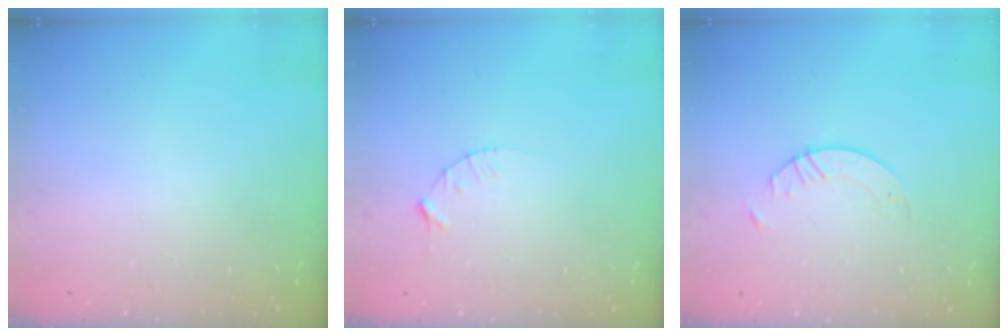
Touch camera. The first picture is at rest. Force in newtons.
{"total": 3.1, "press": 3.1, "slide": 0.4}
{"total": 2.9, "press": 2.9, "slide": 0.3}